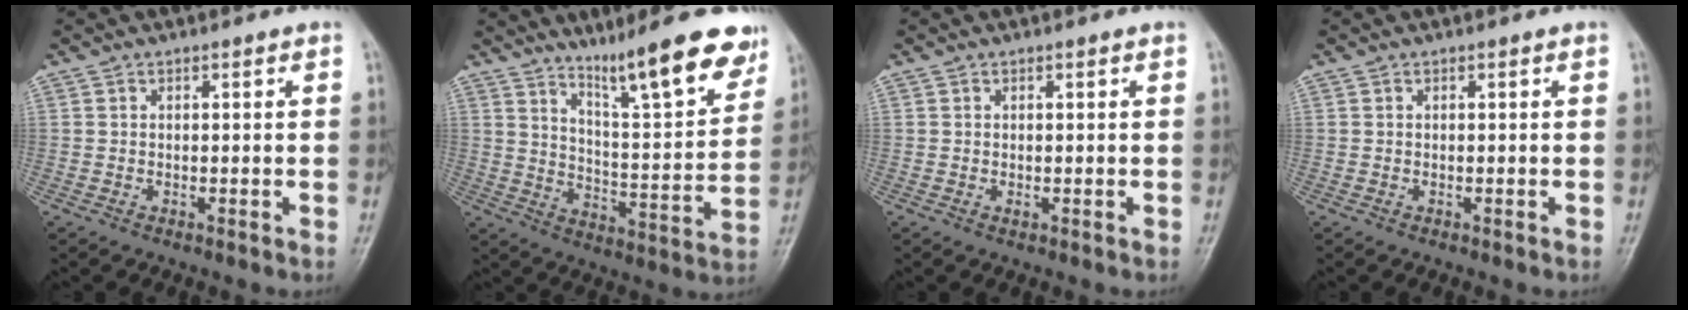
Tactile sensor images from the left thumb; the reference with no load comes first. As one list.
[{"total": 16.4, "force": [11.8, 2.8, 11.1], "torque": [-0.136, -0.072, 0.189]}, {"total": 0.8, "force": [0.2, 0.2, 0.7], "torque": [-0.013, 0.005, 0.005]}, {"total": 0.0}]